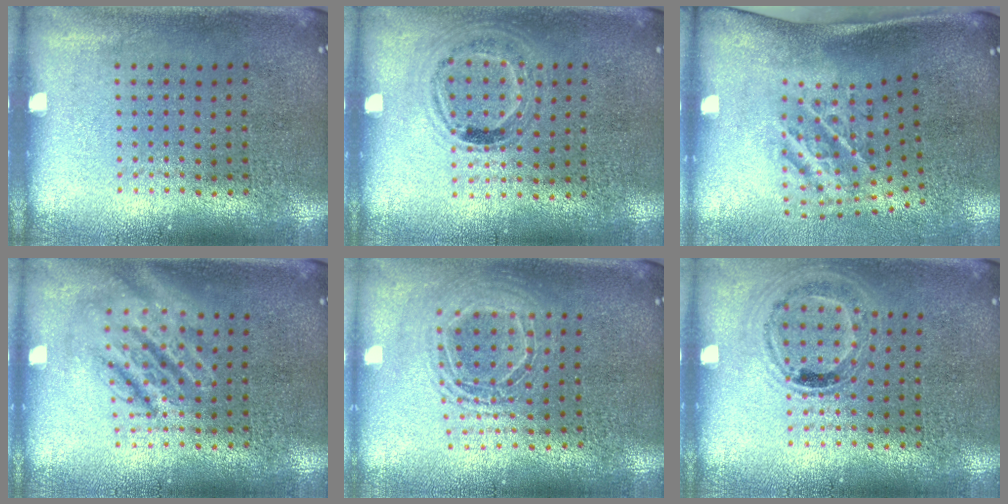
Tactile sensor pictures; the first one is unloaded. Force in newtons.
{"total": 1.0, "press": 0.8, "slide": 0.6}
{"total": 2.3, "press": 1.3, "slide": 1.9}
{"total": 1.9, "press": 1.9, "slide": 0.3}
{"total": 1.5, "press": 1.3, "slide": 0.8}
{"total": 1.0, "press": 0.9, "slide": 0.4}